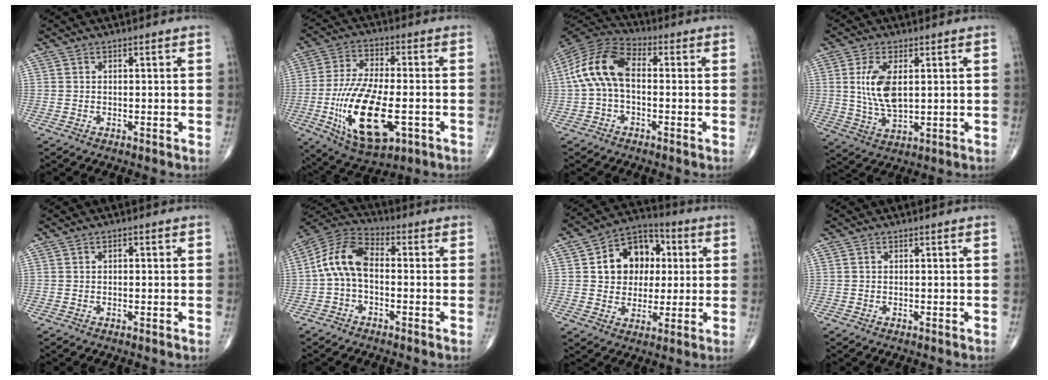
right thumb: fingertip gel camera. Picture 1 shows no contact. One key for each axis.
{"total": 18.7, "fx": -4.7, "fy": 8.1, "fz": 16.2, "tx": -0.311, "ty": 0.002, "tz": -0.070}
{"total": 12.2, "fx": 0.3, "fy": 7.1, "fz": 9.9, "tx": -0.197, "ty": 0.035, "tz": -0.007}
{"total": 9.1, "fx": 1.8, "fy": 4.4, "fz": 7.8, "tx": -0.156, "ty": -0.013, "tz": 0.041}
{"total": 0.8, "fx": 0.2, "fy": 0.4, "fz": 0.6, "tx": -0.008, "ty": 0.002, "tz": 0.002}
{"total": 9.7, "fx": -0.6, "fy": 5.6, "fz": 7.9, "tx": -0.150, "ty": 0.031, "tz": -0.025}
{"total": 13.7, "fx": 2.6, "fy": 10.7, "fz": 8.3, "tx": -0.082, "ty": 0.012, "tz": 0.037}
{"total": 0.0}